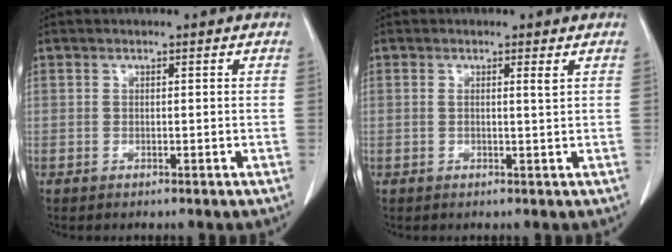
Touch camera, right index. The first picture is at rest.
{"total": 1.2, "force": [0.6, -0.3, 1.1], "torque": [-0.022, -0.002, 0.008]}